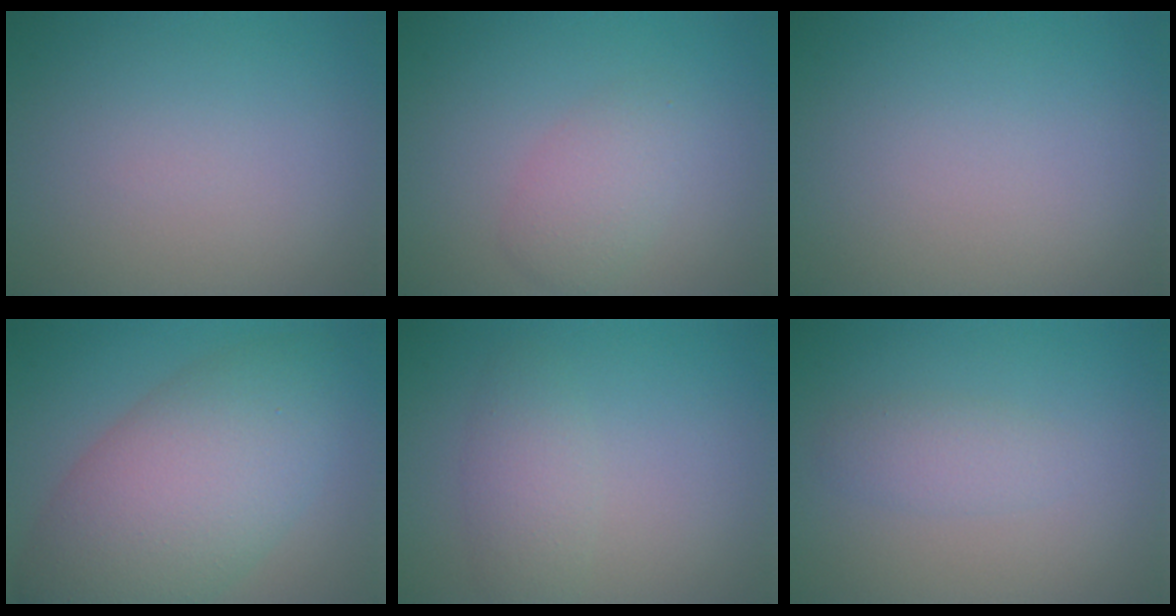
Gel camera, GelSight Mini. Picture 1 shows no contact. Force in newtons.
{"total": 2.5, "press": 2.5, "slide": 0.1}
{"total": 0.0}
{"total": 9.9, "press": 9.9, "slide": 0.4}
{"total": 2.4, "press": 2.4, "slide": 0.0}
{"total": 1.6, "press": 1.6, "slide": 0.1}